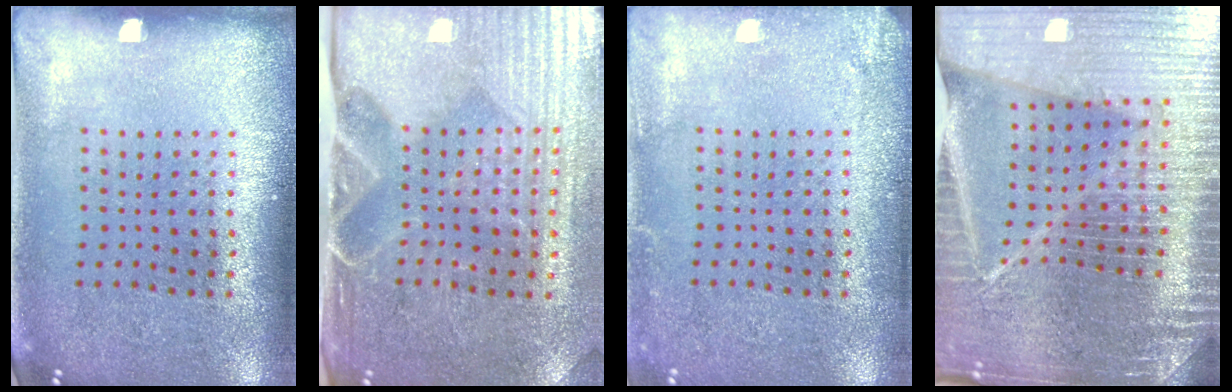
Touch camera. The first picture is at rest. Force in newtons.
{"total": 4.7, "press": 4.1, "slide": 2.3}
{"total": 1.8, "press": 1.8, "slide": 0.2}
{"total": 6.8, "press": 5.8, "slide": 3.5}